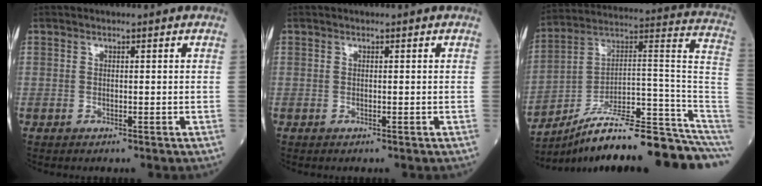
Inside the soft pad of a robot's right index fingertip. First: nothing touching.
{"total": 0.0}
{"total": 23.7, "force": [-19.0, 1.0, 14.1], "torque": [-0.130, 0.050, -0.295]}